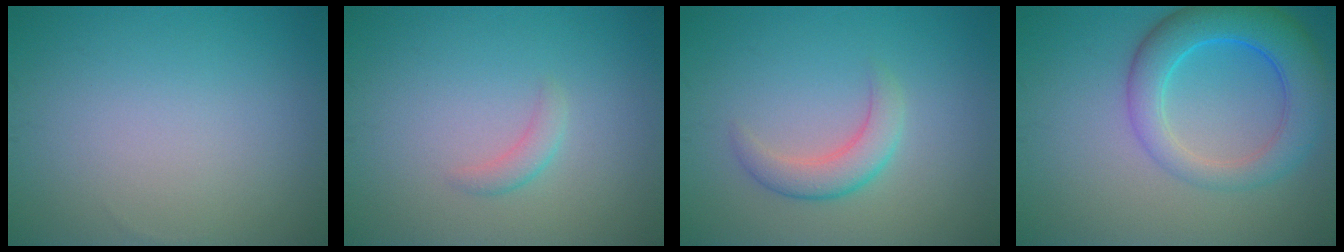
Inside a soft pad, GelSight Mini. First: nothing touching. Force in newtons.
{"total": 1.3, "press": 1.3, "slide": 0.1}
{"total": 2.9, "press": 2.9, "slide": 0.2}
{"total": 6.4, "press": 6.4, "slide": 0.4}